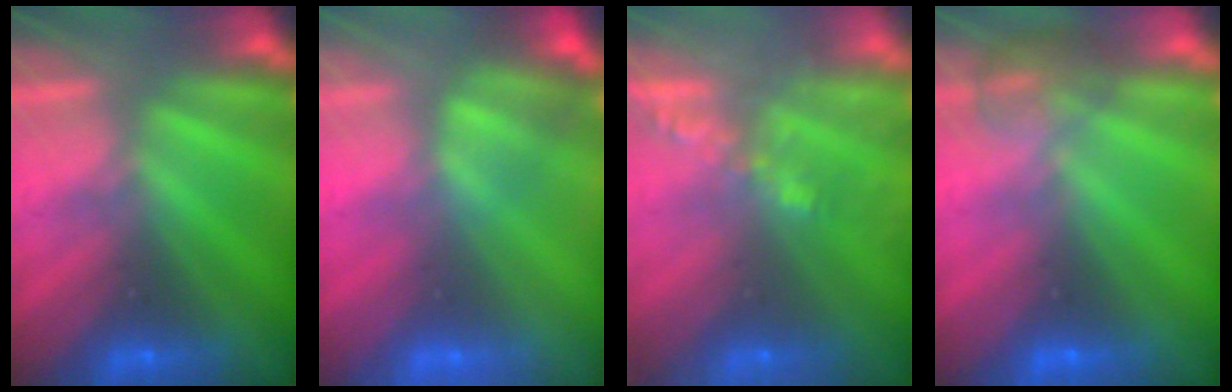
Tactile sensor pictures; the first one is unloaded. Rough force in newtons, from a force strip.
{"total": 3.5}
{"total": 9.1}
{"total": 3.6}